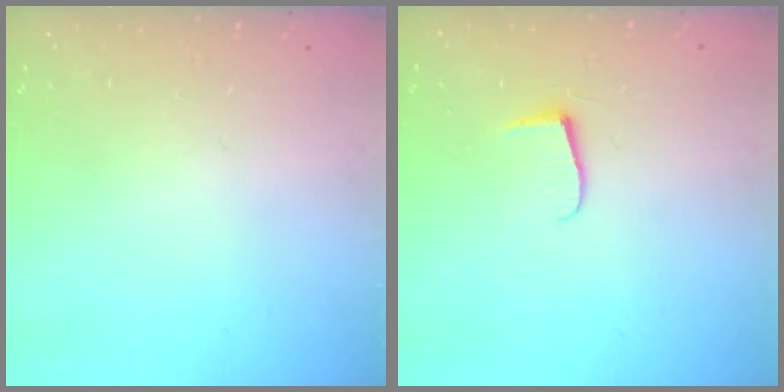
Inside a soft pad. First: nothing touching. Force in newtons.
{"total": 5.1, "press": 5.0, "slide": 0.6}